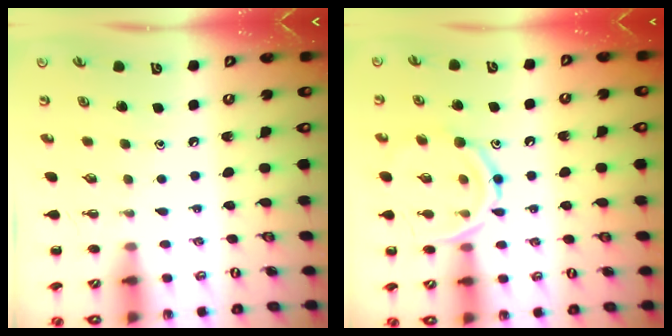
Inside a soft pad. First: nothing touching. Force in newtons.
{"total": 13.1, "press": 13.0, "slide": 1.1}